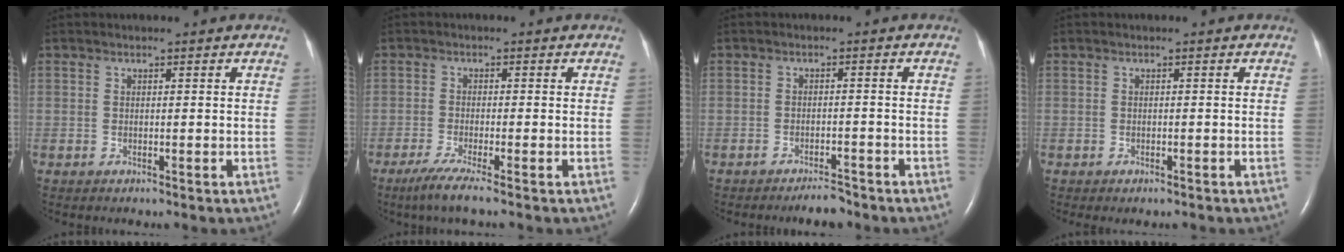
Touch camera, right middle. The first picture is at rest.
{"total": 4.3, "force": [-2.9, -0.3, 3.1], "torque": [-0.064, -0.014, -0.058]}
{"total": 2.8, "force": [-2.6, 0.5, 1.0], "torque": [-0.019, -0.003, -0.039]}
{"total": 0.9, "force": [-0.8, -0.2, 0.5], "torque": [-0.009, -0.003, -0.009]}